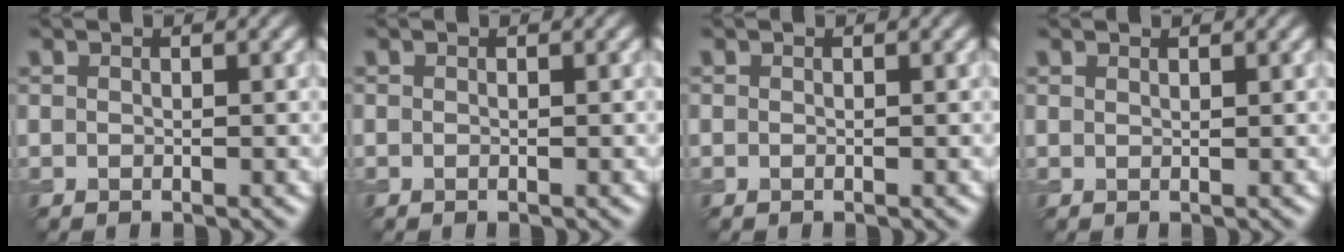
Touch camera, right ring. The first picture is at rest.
{"total": 0.0}
{"total": 0.0}
{"total": 0.6, "force": [0.6, 0.0, 0.1], "torque": [-0.001, 0.000, 0.011]}